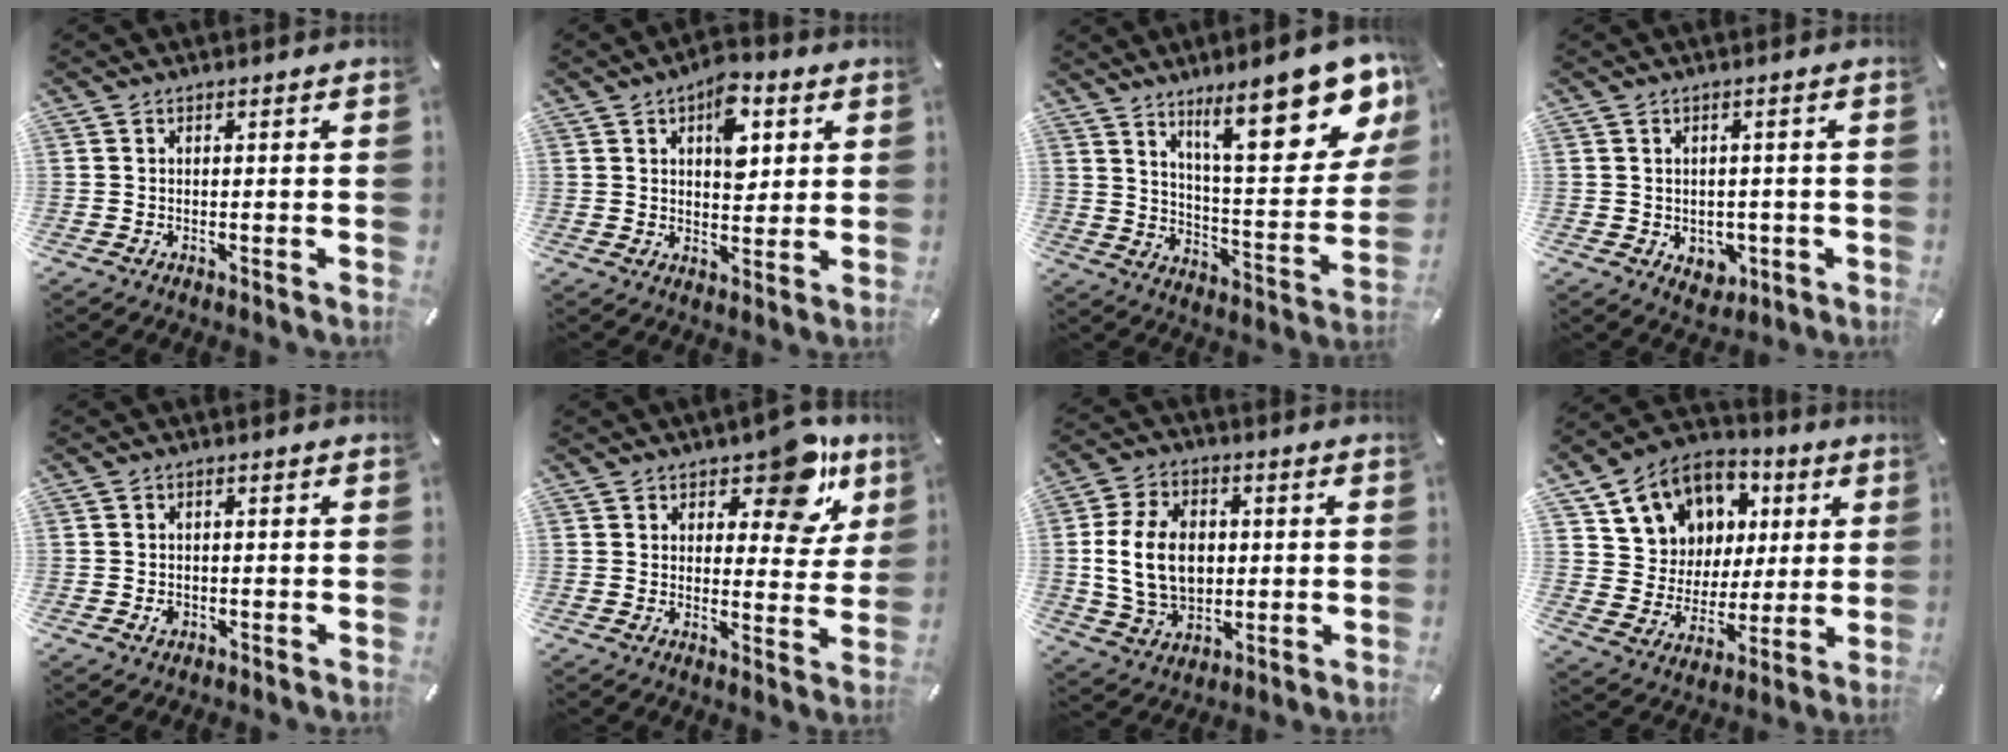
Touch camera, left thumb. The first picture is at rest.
{"total": 10.2, "force": [3.8, 6.2, 7.1], "torque": [-0.082, -0.012, 0.060]}
{"total": 22.6, "force": [13.5, 7.3, 16.7], "torque": [-0.236, -0.086, 0.211]}
{"total": 3.2, "force": [-0.5, 2.9, 1.1], "torque": [-0.004, -0.002, -0.011]}
{"total": 1.6, "force": [-0.3, 1.4, 0.7], "torque": [-0.005, 0.002, -0.009]}
{"total": 12.6, "force": [8.4, 5.8, 7.4], "torque": [-0.078, -0.056, 0.142]}
{"total": 13.9, "force": [0.7, 10.5, 9.0], "torque": [-0.195, 0.015, 0.013]}
{"total": 12.2, "force": [5.2, 10.9, 1.9], "torque": [-0.050, -0.037, 0.109]}